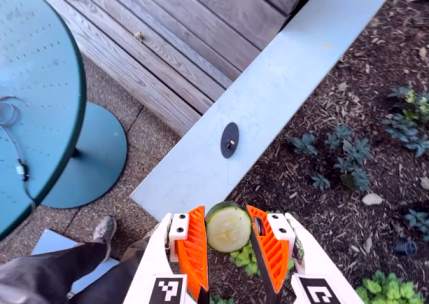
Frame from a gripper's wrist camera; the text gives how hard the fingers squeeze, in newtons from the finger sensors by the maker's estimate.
{"total": 9.5, "left": 9.5, "right": 9.4}